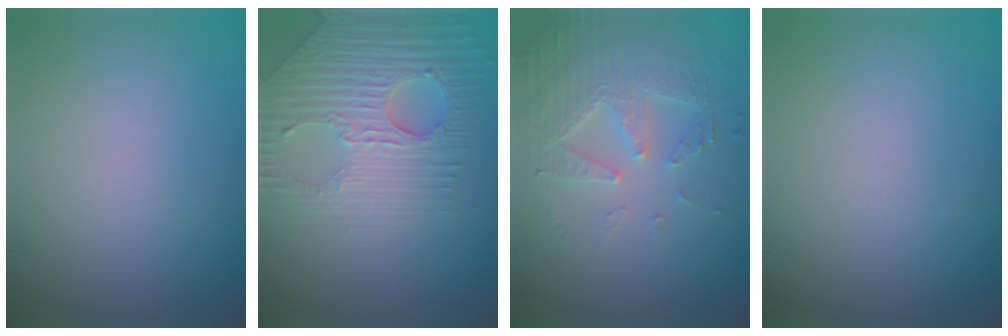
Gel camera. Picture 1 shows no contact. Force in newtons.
{"total": 5.4, "press": 4.8, "slide": 2.4}
{"total": 5.0, "press": 3.9, "slide": 3.2}
{"total": 0.0}